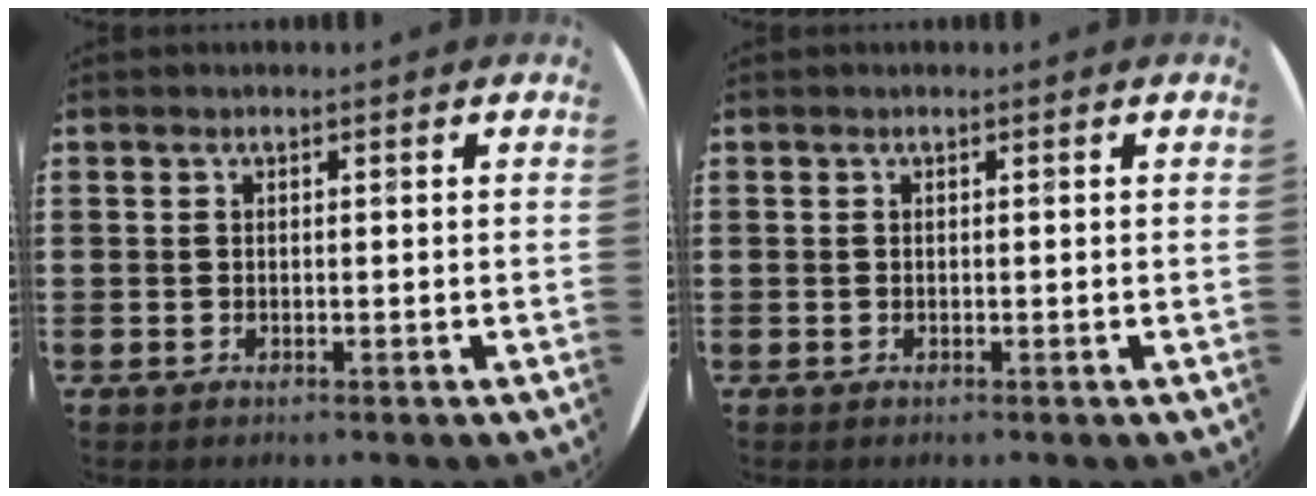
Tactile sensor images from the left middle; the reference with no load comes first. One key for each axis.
{"total": 0.0}